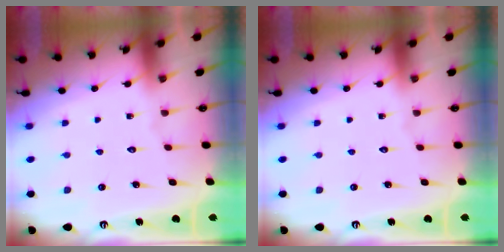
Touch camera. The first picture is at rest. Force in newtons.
{"total": 0.0}